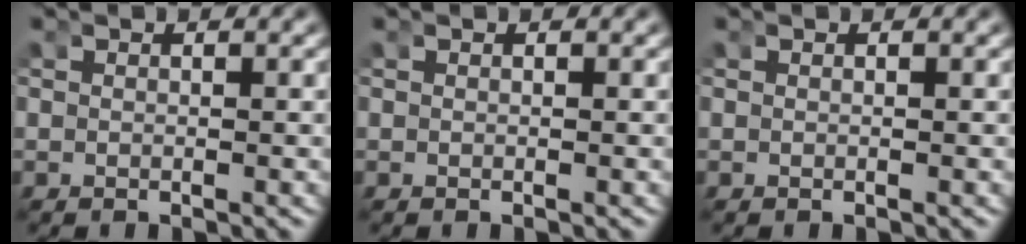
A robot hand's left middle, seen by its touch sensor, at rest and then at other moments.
{"total": 0.0}
{"total": 0.0}